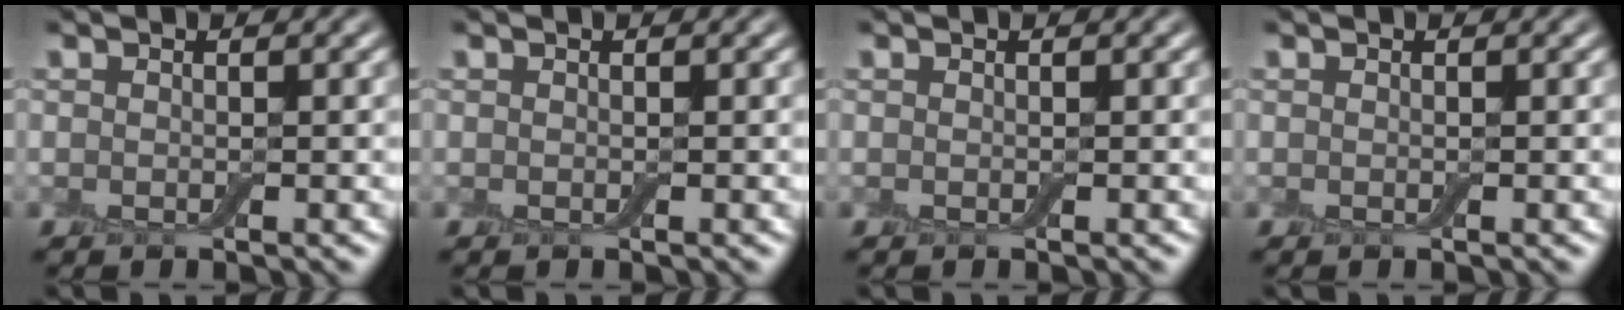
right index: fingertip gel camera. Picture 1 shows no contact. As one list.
[{"total": 0.0}, {"total": 0.0}, {"total": 0.0}]